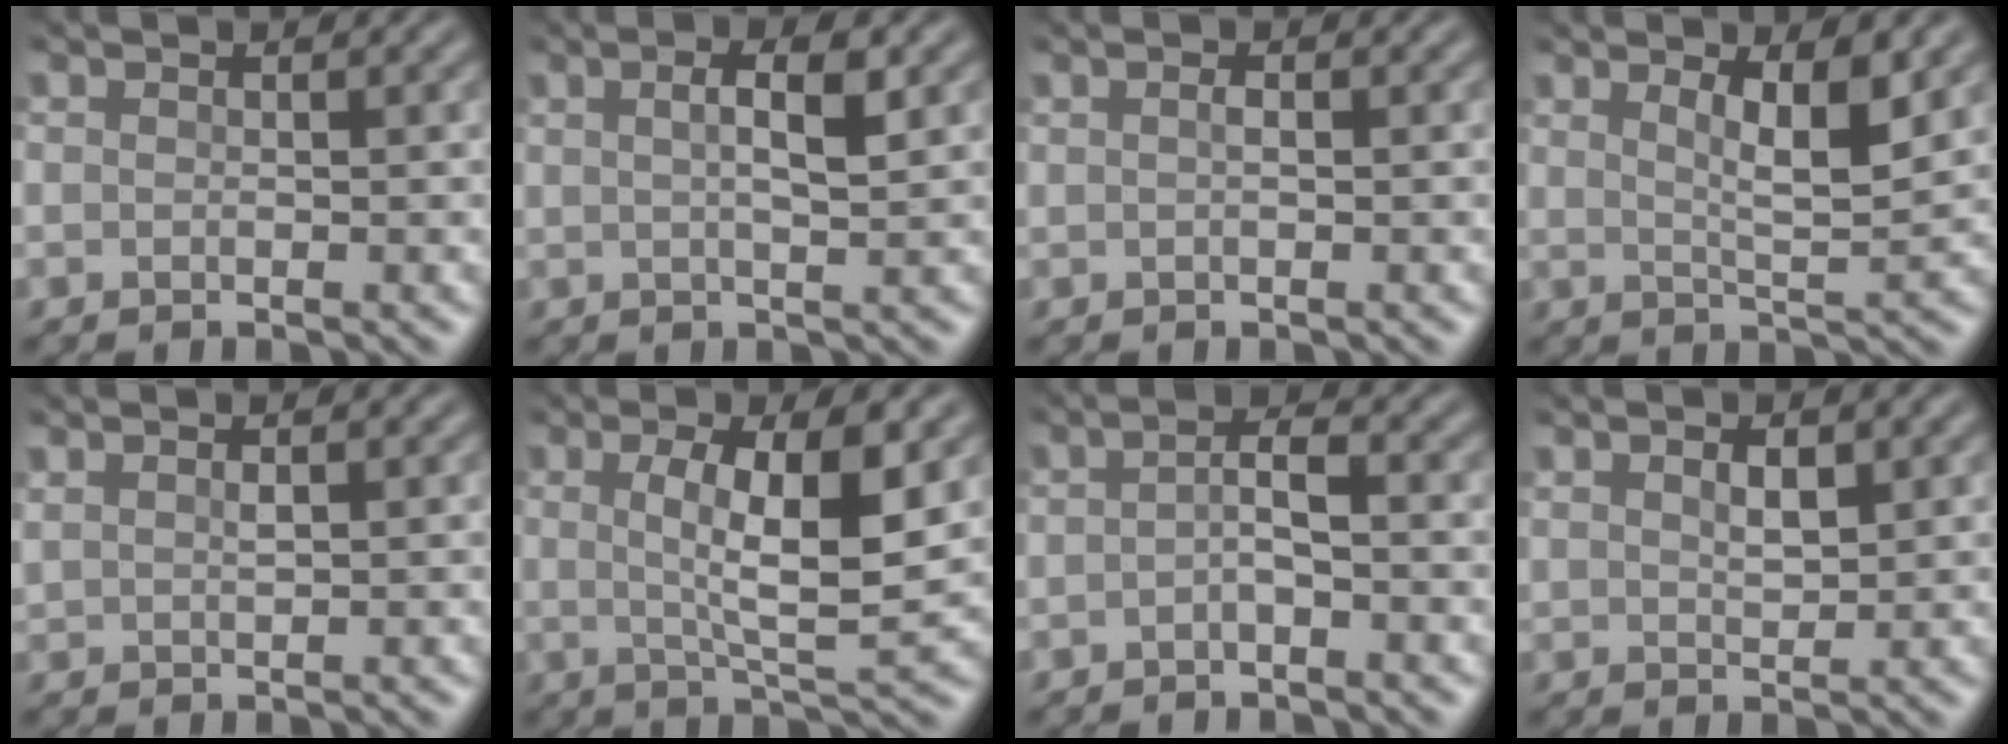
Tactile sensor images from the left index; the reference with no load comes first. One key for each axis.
{"total": 3.4, "fx": 1.0, "fy": 0.9, "fz": 3.1, "tx": -0.051, "ty": 0.005, "tz": 0.015}
{"total": 0.7, "fx": 0.1, "fy": 0.2, "fz": 0.7, "tx": -0.018, "ty": 0.001, "tz": 0.001}
{"total": 4.1, "fx": 1.9, "fy": 1.0, "fz": 3.6, "tx": -0.061, "ty": -0.009, "tz": 0.031}
{"total": 1.1, "fx": 0.7, "fy": 0.3, "fz": 0.7, "tx": -0.022, "ty": -0.001, "tz": 0.017}
{"total": 6.9, "fx": 1.2, "fy": 1.7, "fz": 6.5, "tx": -0.108, "ty": -0.009, "tz": 0.022}
{"total": 2.0, "fx": -0.5, "fy": 0.6, "fz": 1.9, "tx": -0.040, "ty": 0.005, "tz": -0.014}
{"total": 1.9, "fx": 0.9, "fy": 0.8, "fz": 1.4, "tx": -0.033, "ty": -0.003, "tz": 0.021}